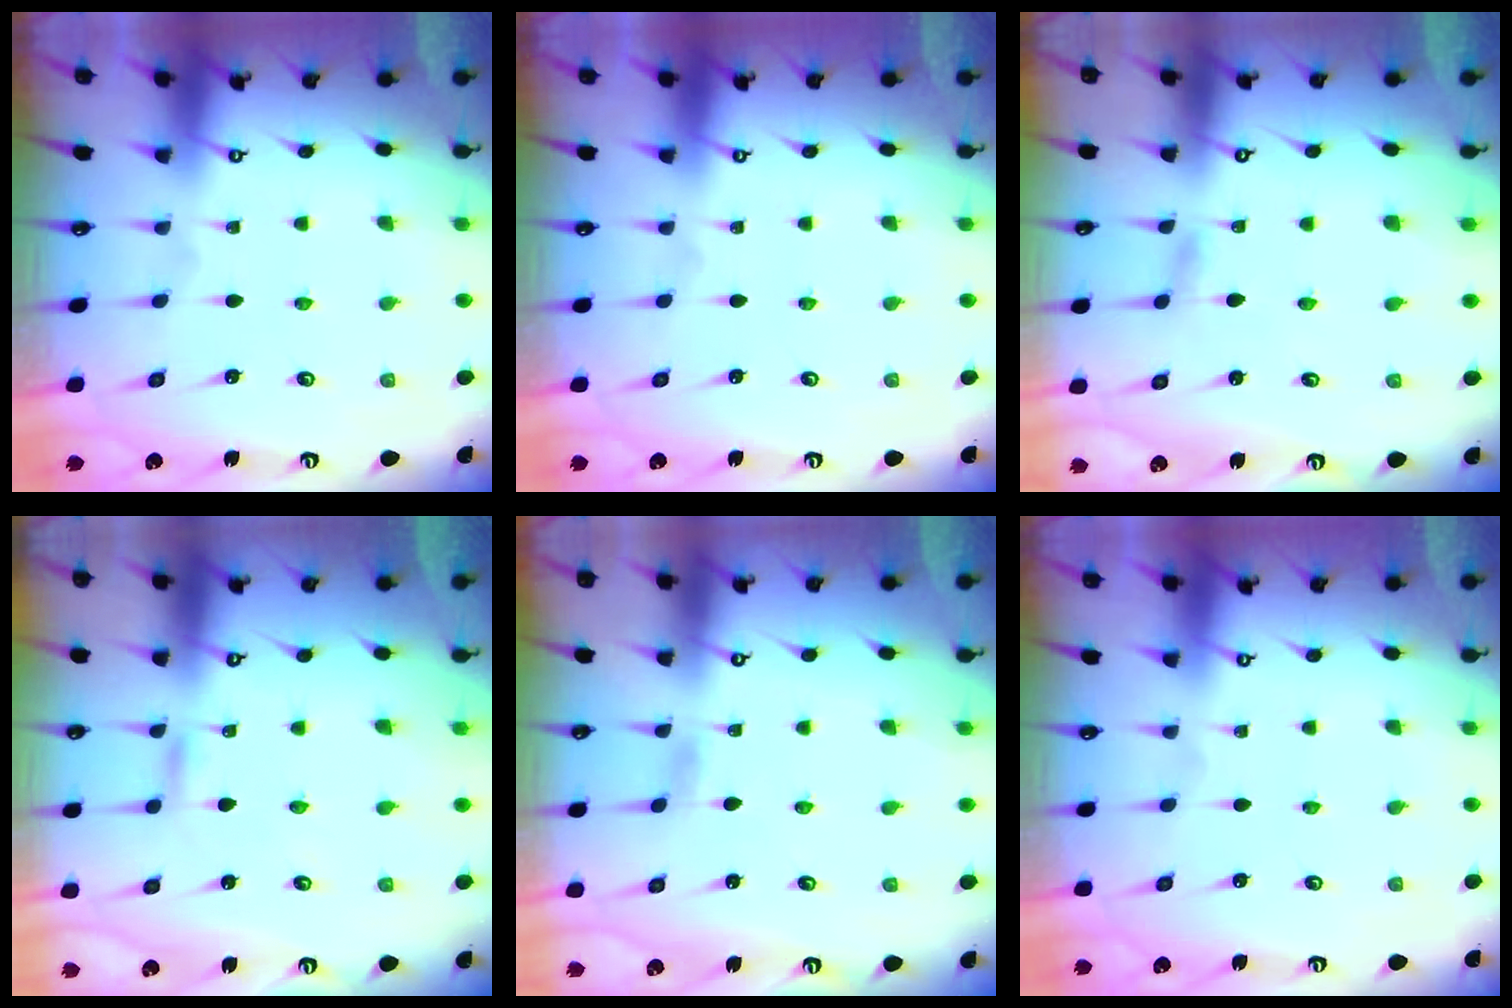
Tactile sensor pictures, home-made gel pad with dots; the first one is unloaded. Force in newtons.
{"total": 0.0}
{"total": 2.0, "press": 2.0, "slide": 0.2}
{"total": 2.4, "press": 2.4, "slide": 0.1}
{"total": 2.3, "press": 2.3, "slide": 0.3}
{"total": 0.0}